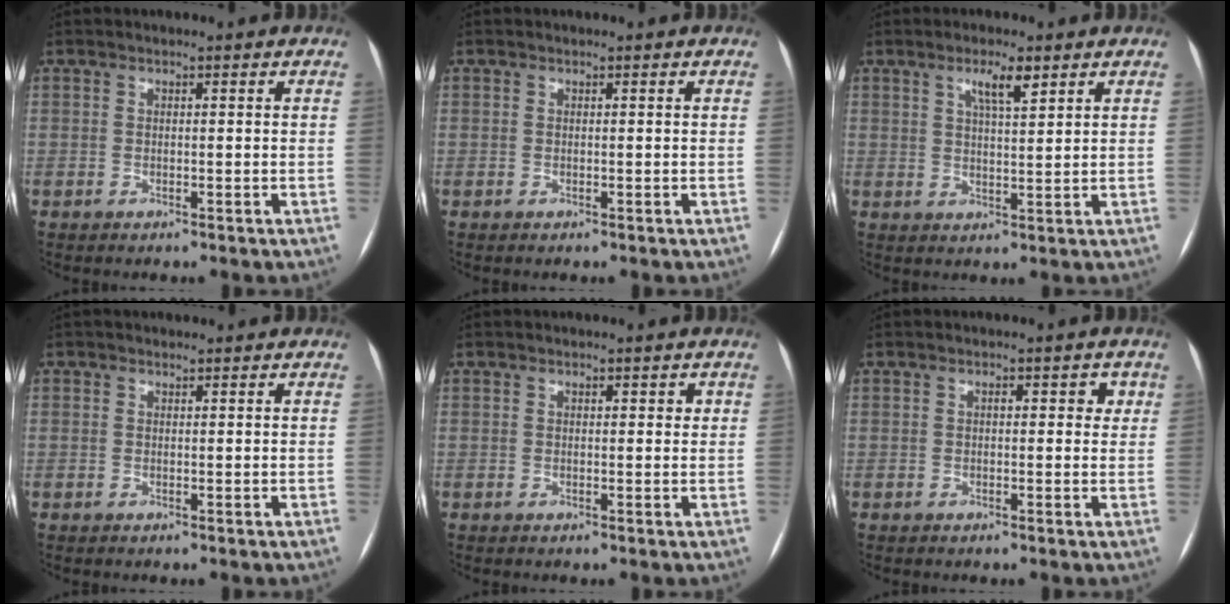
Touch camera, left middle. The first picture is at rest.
{"total": 1.5, "force": [-0.8, -1.0, -0.8], "torque": [0.013, -0.009, -0.014]}
{"total": 4.3, "force": [2.5, 0.7, 3.4], "torque": [-0.061, 0.001, 0.044]}
{"total": 1.1, "force": [-0.5, -0.9, -0.6], "torque": [0.004, -0.009, -0.007]}
{"total": 1.7, "force": [0.8, 0.9, 1.2], "torque": [-0.012, 0.006, 0.010]}
{"total": 3.0, "force": [1.0, 1.6, 2.3], "torque": [-0.024, 0.011, 0.007]}